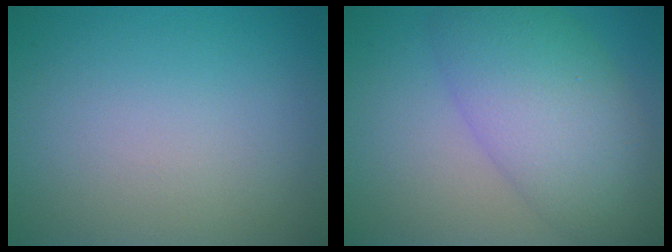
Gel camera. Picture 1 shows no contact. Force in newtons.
{"total": 8.0, "press": 8.0, "slide": 0.2}